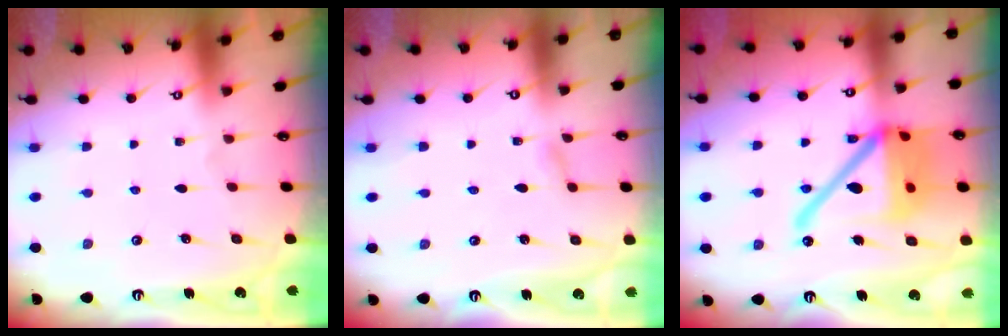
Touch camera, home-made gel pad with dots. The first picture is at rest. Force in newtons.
{"total": 0.9, "press": 0.9, "slide": 0.1}
{"total": 22.6, "press": 22.4, "slide": 2.9}